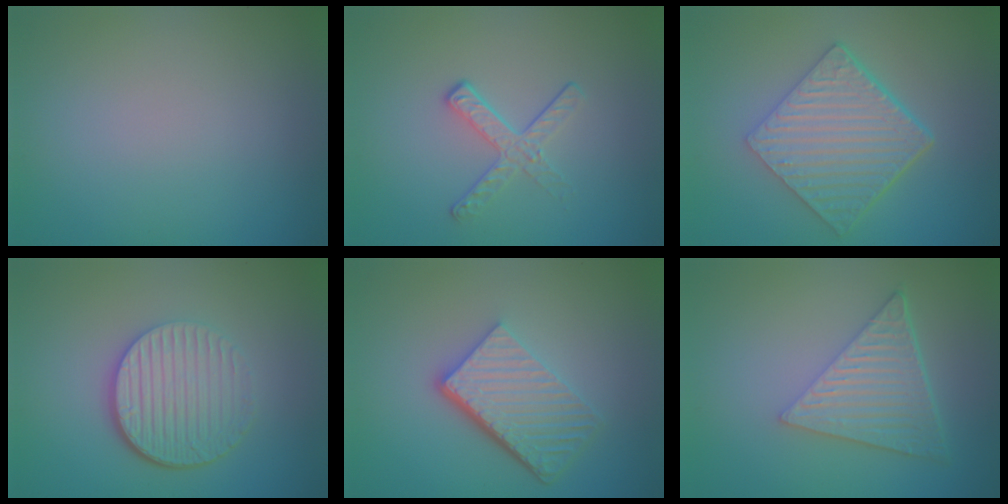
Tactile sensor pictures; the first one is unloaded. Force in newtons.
{"total": 2.1, "press": 1.4, "slide": 1.6}
{"total": 6.3, "press": 4.6, "slide": 4.3}
{"total": 5.7, "press": 4.0, "slide": 4.0}
{"total": 6.1, "press": 4.1, "slide": 4.5}
{"total": 6.4, "press": 4.3, "slide": 4.7}